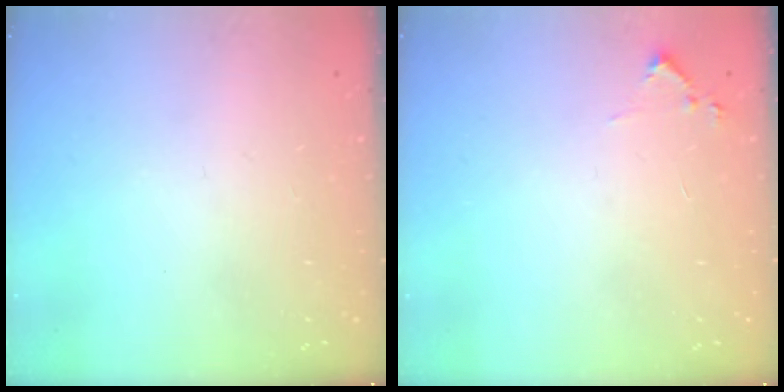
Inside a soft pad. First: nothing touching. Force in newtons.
{"total": 5.7, "press": 5.7, "slide": 0.6}